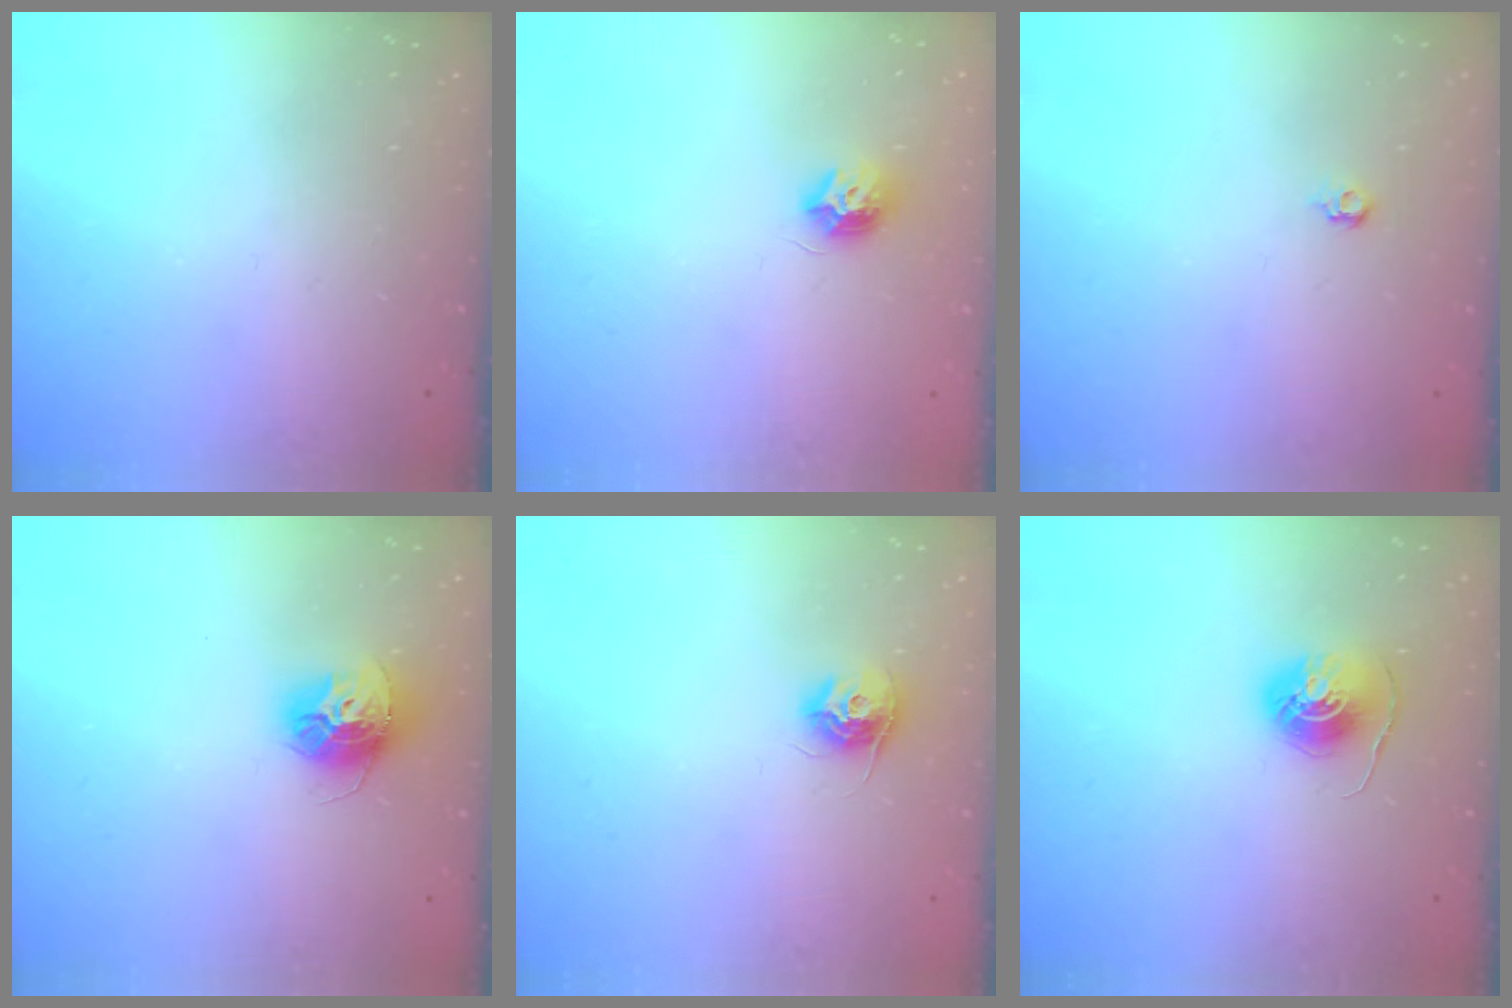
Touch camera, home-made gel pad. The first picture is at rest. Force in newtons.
{"total": 8.1, "press": 8.1, "slide": 0.1}
{"total": 4.0, "press": 3.9, "slide": 0.7}
{"total": 12.1, "press": 12.0, "slide": 1.0}
{"total": 9.5, "press": 9.5, "slide": 0.3}
{"total": 7.1, "press": 7.1, "slide": 0.4}